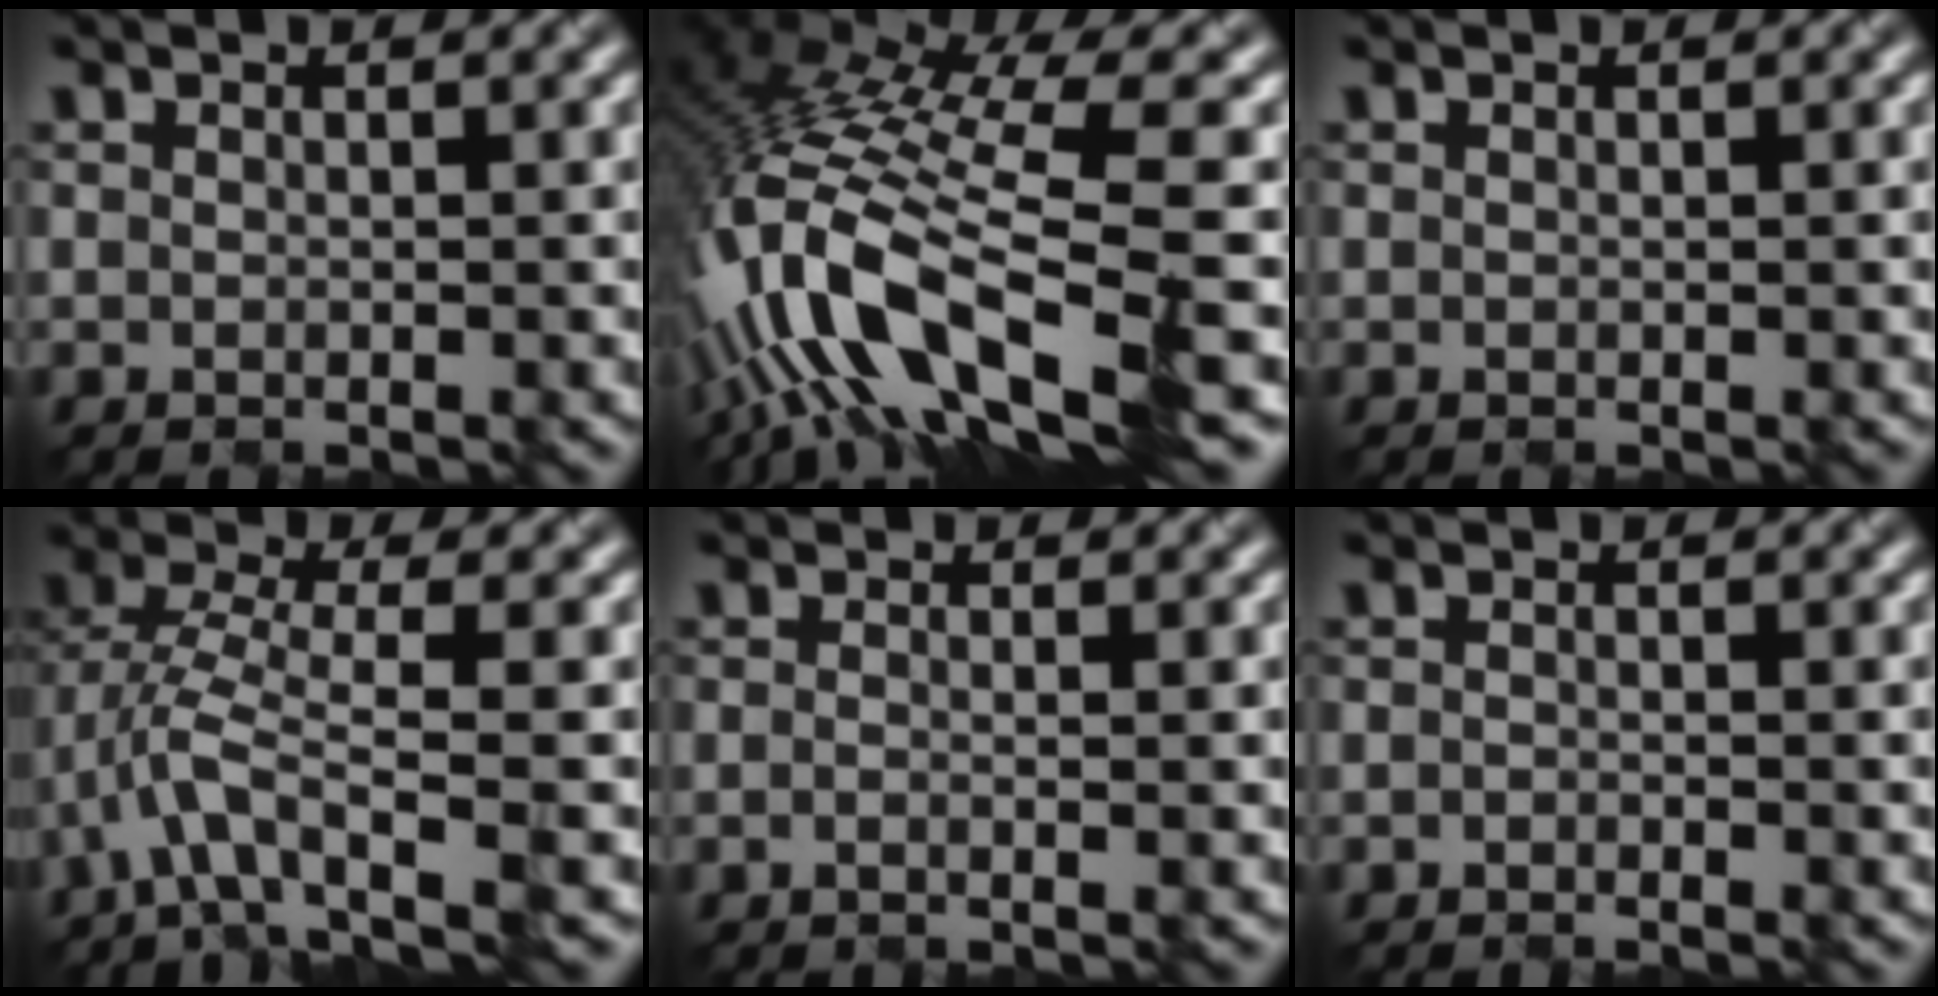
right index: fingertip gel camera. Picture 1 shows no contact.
{"total": 13.6, "force": [-5.5, 3.9, 11.8], "torque": [-0.252, -0.002, -0.089]}
{"total": 0.0}
{"total": 4.6, "force": [-2.3, 1.5, 3.7], "torque": [-0.072, 0.001, -0.052]}
{"total": 1.0, "force": [-0.5, 0.4, 0.8], "torque": [-0.002, -0.008, -0.021]}
{"total": 1.0, "force": [-1.0, -0.1, 0.0], "torque": [0.003, -0.002, -0.020]}